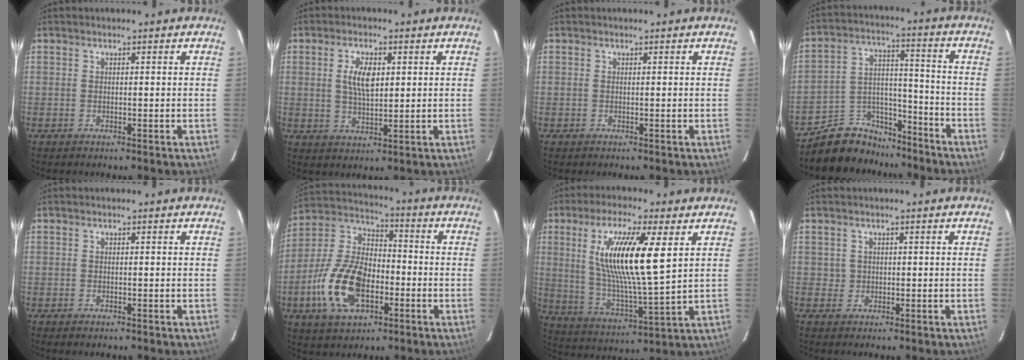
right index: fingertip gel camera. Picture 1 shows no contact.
{"total": 6.0, "force": [1.5, 2.8, 5.1], "torque": [-0.091, 0.003, 0.031]}
{"total": 0.0}
{"total": 12.1, "force": [-10.0, 6.5, 2.0], "torque": [-0.044, 0.061, -0.157]}
{"total": 0.6, "force": [-0.5, 0.2, 0.3], "torque": [-0.004, -0.002, -0.010]}
{"total": 16.8, "force": [-5.8, 9.4, 12.6], "torque": [-0.271, 0.007, -0.102]}
{"total": 17.0, "force": [5.4, 2.8, 15.9], "torque": [-0.296, -0.005, 0.106]}
{"total": 1.1, "force": [0.0, 1.1, -0.2], "torque": [0.007, 0.006, 0.004]}